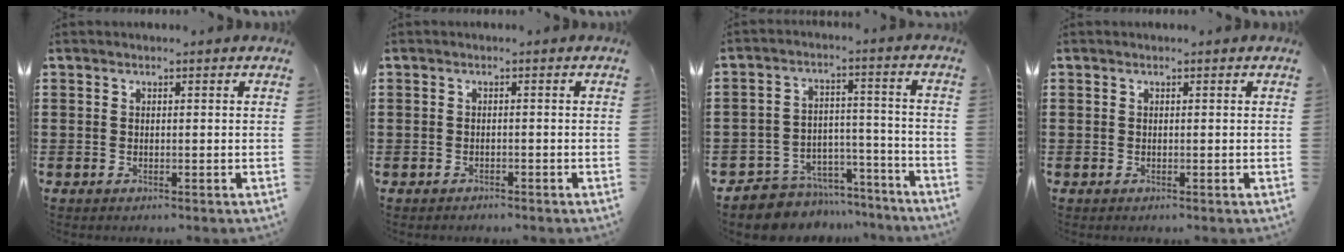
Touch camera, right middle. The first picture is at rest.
{"total": 0.9, "force": [-0.8, 0.4, -0.1], "torque": [0.001, 0.003, -0.019]}
{"total": 6.6, "force": [-6.2, 2.2, 0.1], "torque": [0.000, 0.026, -0.123]}
{"total": 0.0}